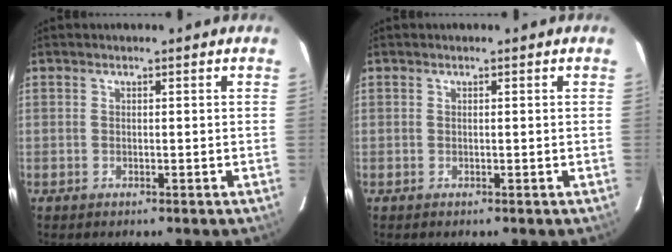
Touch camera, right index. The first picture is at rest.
{"total": 0.0}